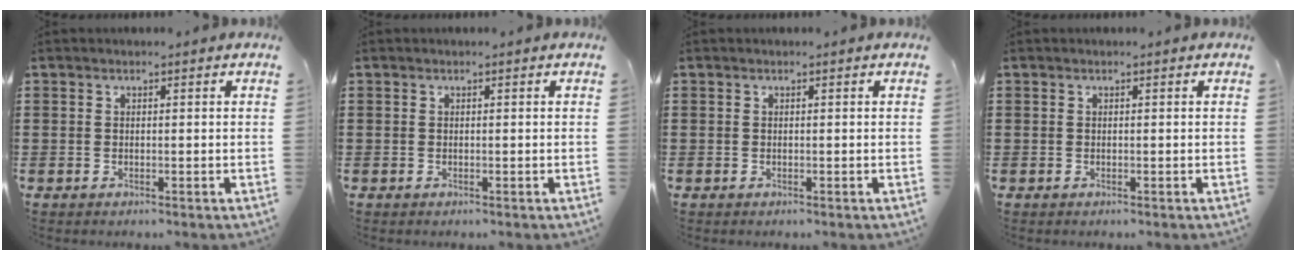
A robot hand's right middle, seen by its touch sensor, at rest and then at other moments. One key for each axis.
{"total": 0.0}
{"total": 0.0}
{"total": 0.0}